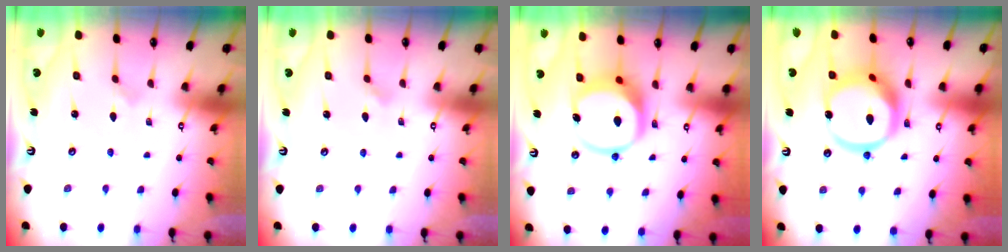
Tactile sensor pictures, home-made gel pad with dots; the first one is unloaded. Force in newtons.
{"total": 4.2, "press": 4.2, "slide": 0.4}
{"total": 10.3, "press": 10.2, "slide": 1.4}
{"total": 15.4, "press": 15.3, "slide": 1.8}